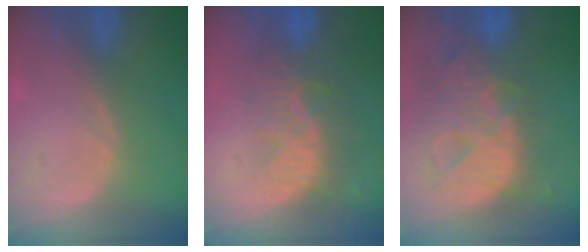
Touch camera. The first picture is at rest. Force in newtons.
{"total": 8.5, "press": 7.7, "slide": 3.5}
{"total": 13.5, "press": 11.5, "slide": 7.1}